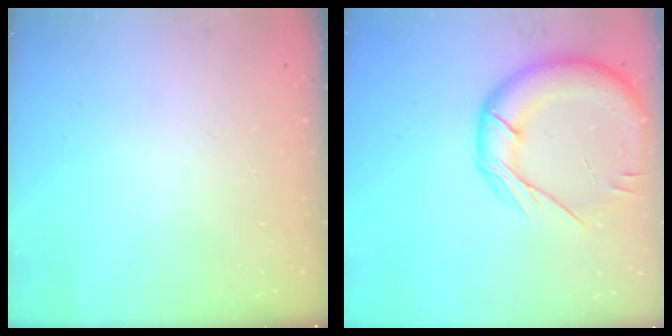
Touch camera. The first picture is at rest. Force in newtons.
{"total": 17.8, "press": 17.7, "slide": 1.7}